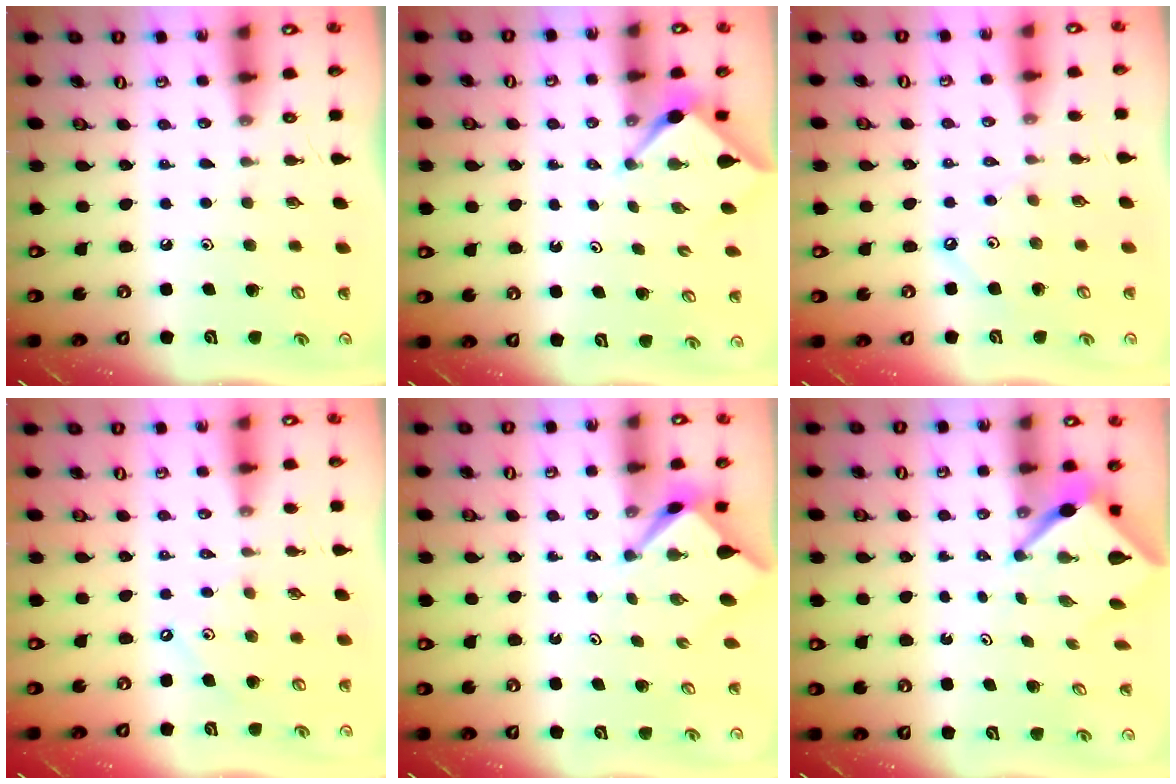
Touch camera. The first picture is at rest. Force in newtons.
{"total": 3.0, "press": 2.9, "slide": 0.3}
{"total": 2.1, "press": 2.1, "slide": 0.3}
{"total": 4.1, "press": 4.1, "slide": 0.3}
{"total": 2.9, "press": 2.9, "slide": 0.4}
{"total": 3.9, "press": 3.9, "slide": 0.2}